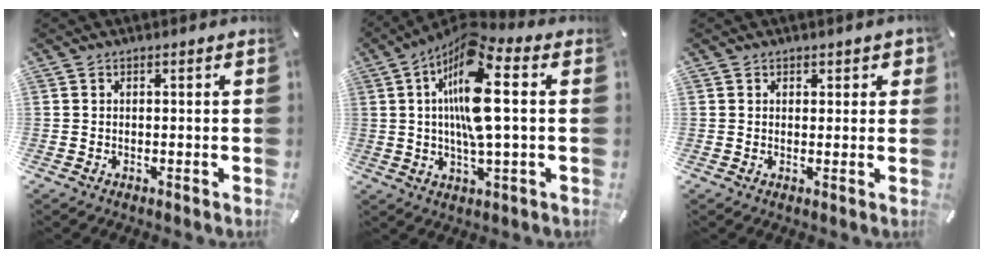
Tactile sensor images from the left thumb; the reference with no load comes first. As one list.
[{"total": 16.0, "force": [2.5, 4.4, 15.1], "torque": [-0.312, -0.001, 0.033]}, {"total": 1.6, "force": [0.9, 1.3, 0.4], "torque": [0.006, -0.002, 0.010]}]